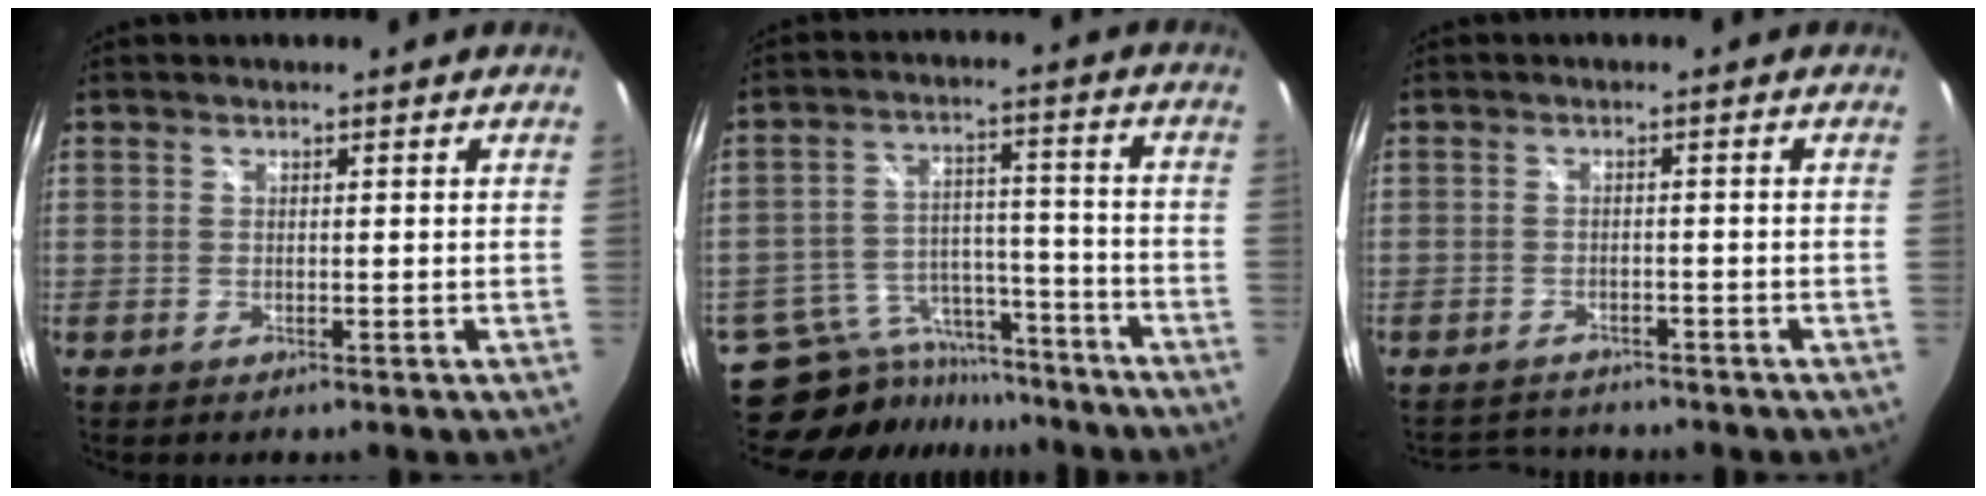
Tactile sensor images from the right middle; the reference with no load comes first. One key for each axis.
{"total": 13.8, "fx": -12.3, "fy": 6.1, "fz": 1.9, "tx": -0.052, "ty": 0.033, "tz": -0.176}
{"total": 4.9, "fx": -4.6, "fy": 1.7, "fz": 0.5, "tx": -0.020, "ty": 0.009, "tz": -0.071}